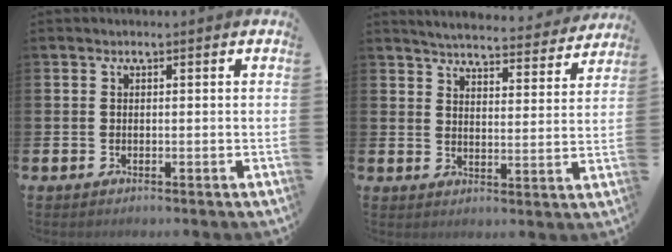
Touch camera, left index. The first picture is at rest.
{"total": 5.1, "force": [5.0, 0.3, 0.8], "torque": [-0.033, -0.040, 0.085]}